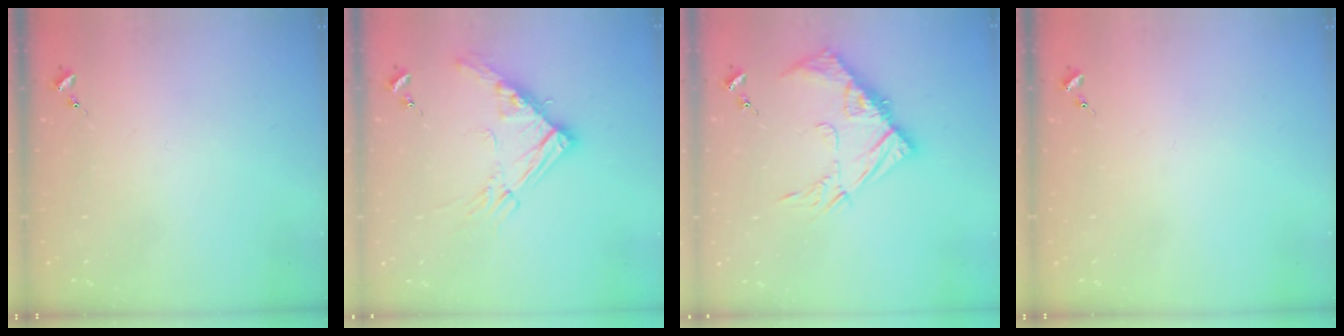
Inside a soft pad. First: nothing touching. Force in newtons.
{"total": 14.3, "press": 14.2, "slide": 1.4}
{"total": 13.4, "press": 13.4, "slide": 1.0}
{"total": 0.0}